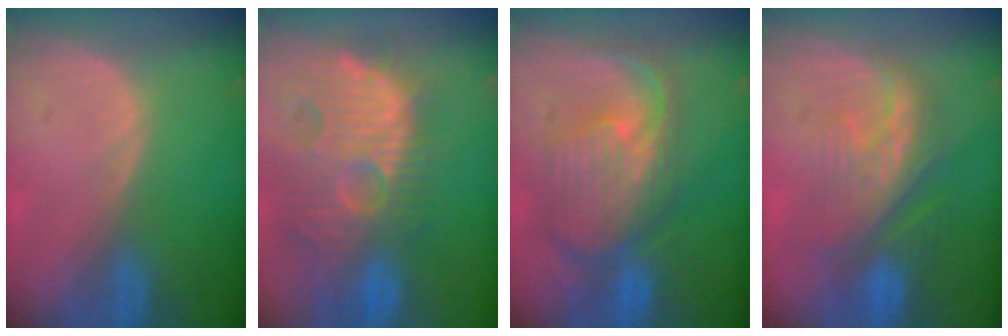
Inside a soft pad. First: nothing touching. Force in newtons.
{"total": 14.0, "press": 12.4, "slide": 6.6}
{"total": 10.7, "press": 9.5, "slide": 5.0}
{"total": 9.0, "press": 8.5, "slide": 3.0}